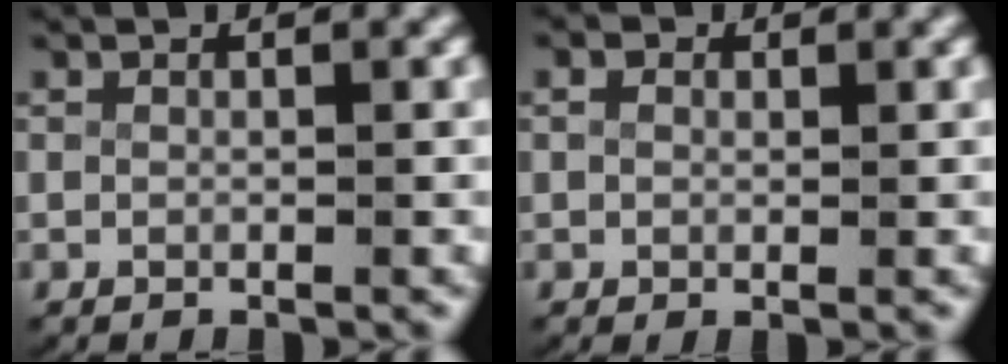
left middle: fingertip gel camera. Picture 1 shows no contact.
{"total": 0.8, "force": [0.4, 0.5, 0.5], "torque": [-0.011, -0.008, 0.013]}